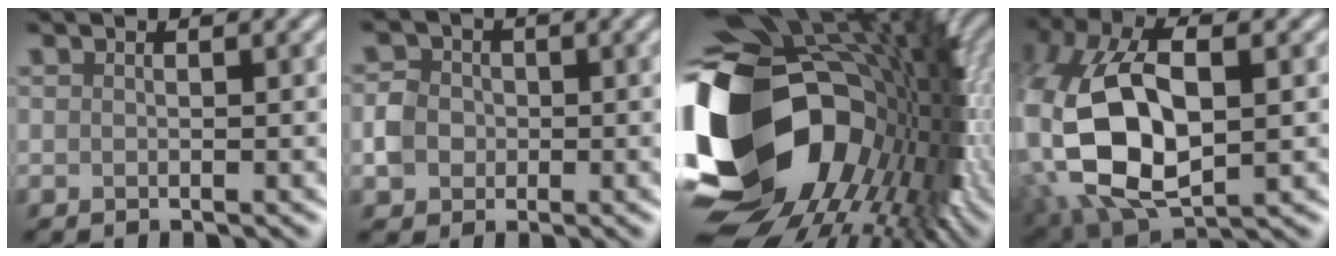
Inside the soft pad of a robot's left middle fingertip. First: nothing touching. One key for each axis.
{"total": 2.8, "fx": -0.5, "fy": 2.6, "fz": 1.1, "tx": -0.015, "ty": 0.003, "tz": -0.013}
{"total": 19.6, "fx": -2.0, "fy": 13.9, "fz": 13.7, "tx": -0.283, "ty": -0.020, "tz": -0.018}
{"total": 15.9, "fx": 0.0, "fy": 9.6, "fz": 12.7, "tx": -0.271, "ty": -0.024, "tz": 0.014}